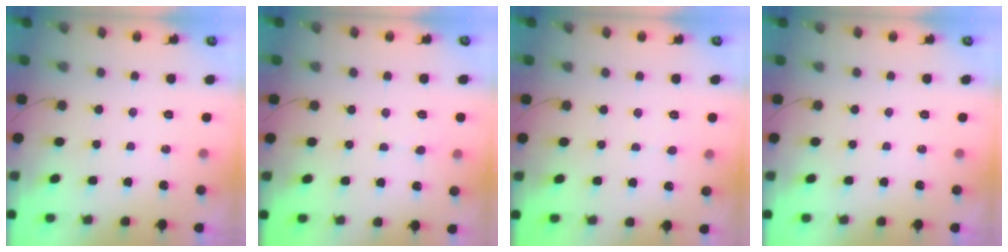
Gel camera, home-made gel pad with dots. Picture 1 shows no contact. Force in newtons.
{"total": 3.9, "press": 3.9, "slide": 0.4}
{"total": 2.9, "press": 2.9, "slide": 0.3}
{"total": 0.0}